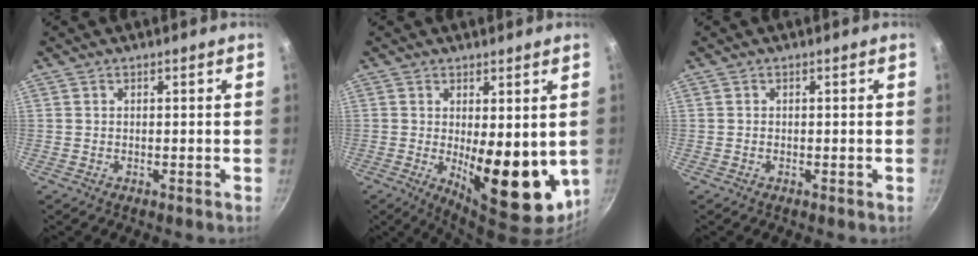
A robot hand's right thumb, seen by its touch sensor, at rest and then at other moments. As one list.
[{"total": 14.3, "force": [-0.7, 5.9, 13.0], "torque": [-0.152, -0.027, 0.007]}, {"total": 0.0}]